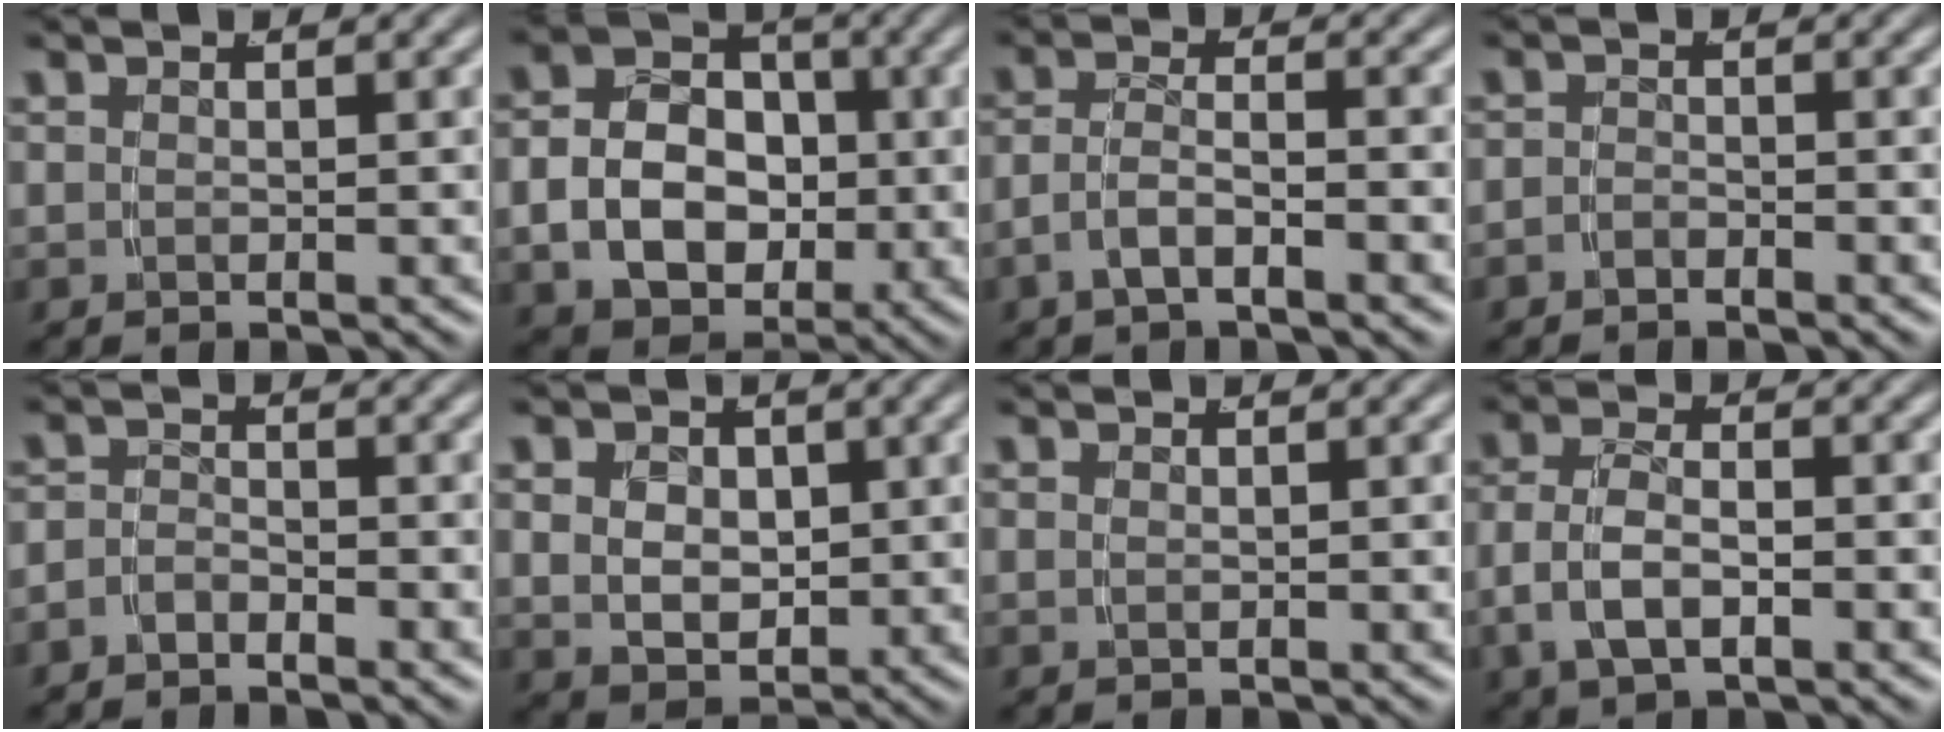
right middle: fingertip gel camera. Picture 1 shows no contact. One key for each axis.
{"total": 10.5, "fx": -1.3, "fy": 8.7, "fz": 5.7, "tx": -0.111, "ty": -0.027, "tz": -0.022}
{"total": 3.1, "fx": -1.7, "fy": 1.5, "fz": 2.1, "tx": -0.044, "ty": -0.010, "tz": -0.031}
{"total": 1.4, "fx": -1.4, "fy": 0.4, "fz": -0.1, "tx": 0.002, "ty": -0.008, "tz": -0.026}
{"total": 2.1, "fx": -1.8, "fy": 1.0, "fz": 0.4, "tx": -0.009, "ty": -0.009, "tz": -0.034}
{"total": 5.1, "fx": 0.4, "fy": 3.9, "fz": 3.3, "tx": -0.067, "ty": -0.028, "tz": 0.021}
{"total": 0.6, "fx": 0.3, "fy": -0.4, "fz": 0.2, "tx": 0.003, "ty": -0.002, "tz": 0.008}
{"total": 4.4, "fx": -0.8, "fy": 2.7, "fz": 3.4, "tx": -0.071, "ty": -0.005, "tz": -0.012}